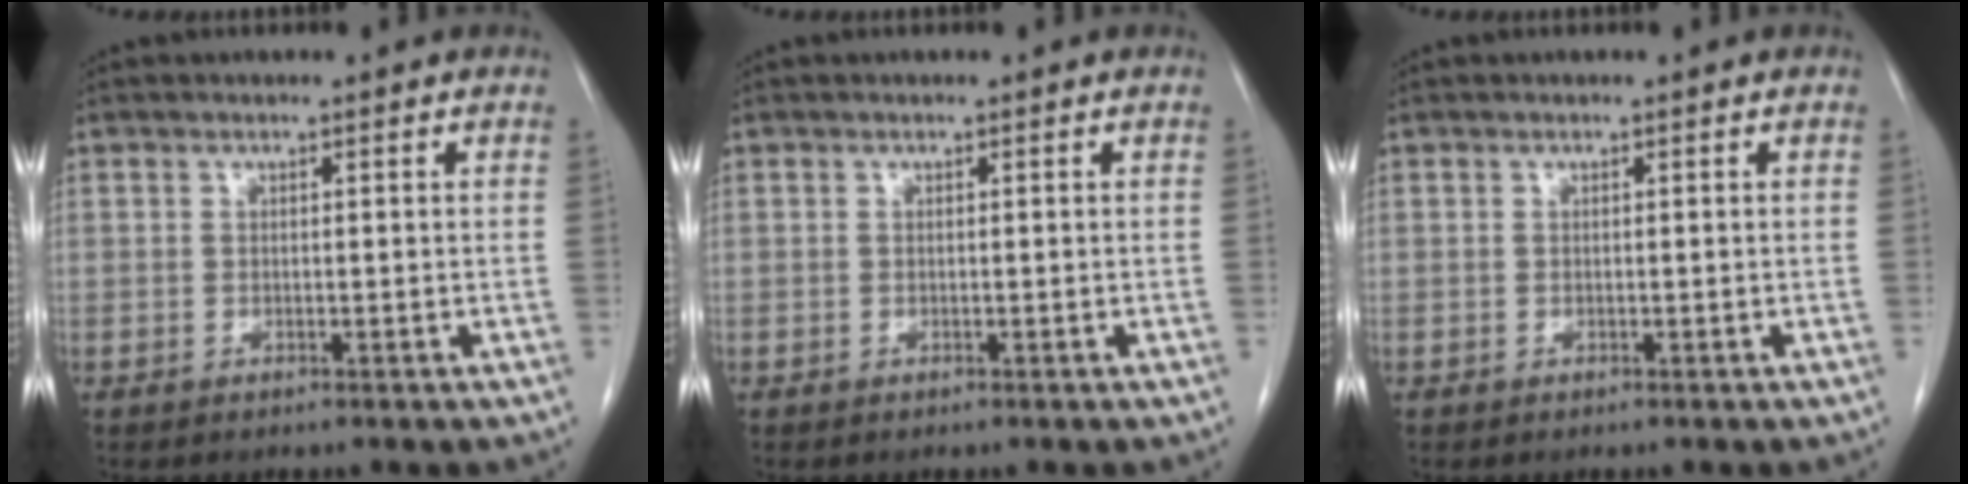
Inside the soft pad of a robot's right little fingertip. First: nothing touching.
{"total": 0.0}
{"total": 0.0}